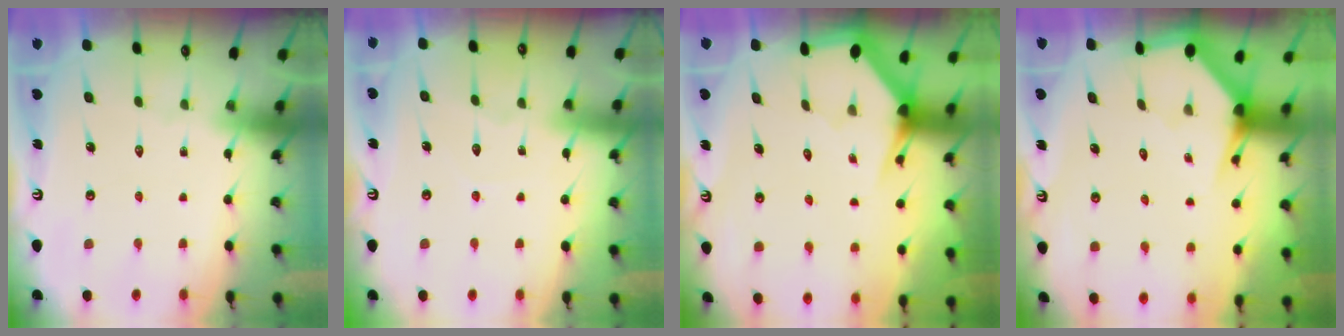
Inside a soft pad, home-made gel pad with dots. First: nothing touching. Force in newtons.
{"total": 5.1, "press": 5.0, "slide": 0.5}
{"total": 3.1, "press": 3.1, "slide": 0.1}
{"total": 2.8, "press": 2.8, "slide": 0.0}